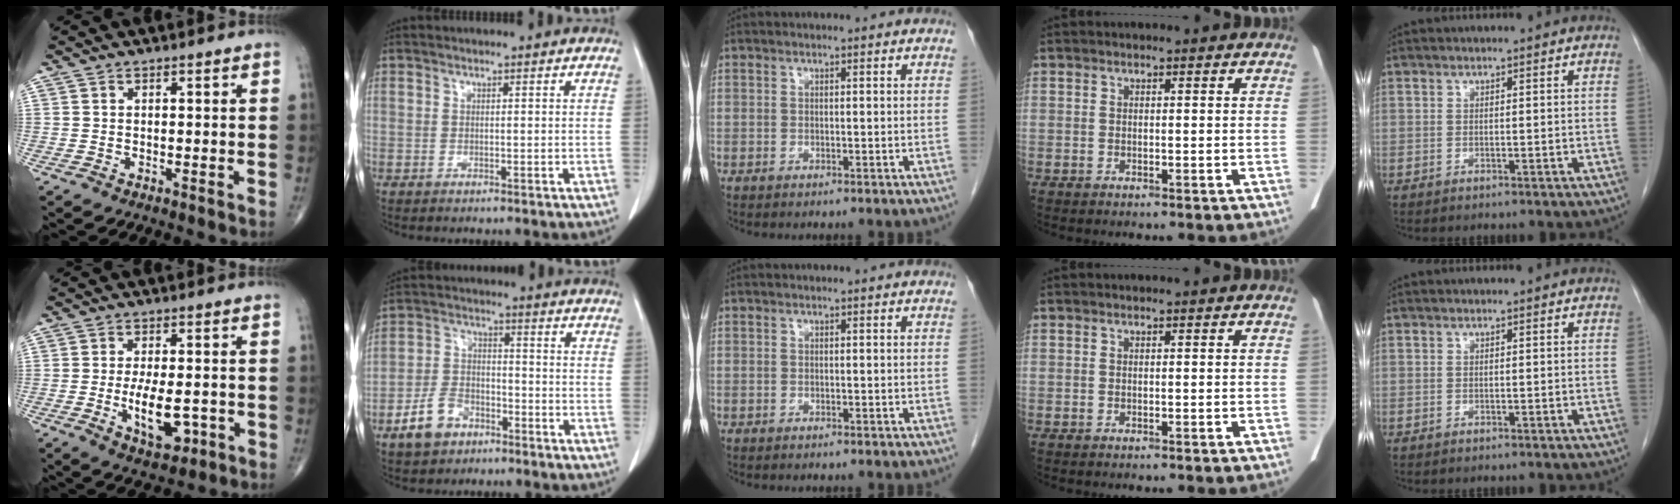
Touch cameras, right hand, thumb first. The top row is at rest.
{"thumb": {"total": 8.7, "force": [-2.2, 4.0, 7.4], "torque": [-0.120, -0.004, -0.028]}, "index": {"total": 7.4, "force": [-4.4, 4.8, 3.5], "torque": [-0.082, 0.012, -0.077]}}